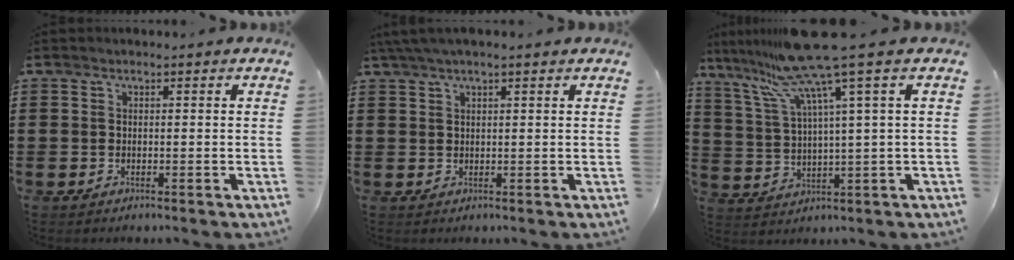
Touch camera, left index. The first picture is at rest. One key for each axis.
{"total": 2.6, "fx": 1.8, "fy": 0.2, "fz": 1.9, "tx": -0.039, "ty": 0.004, "tz": 0.033}
{"total": 11.7, "fx": 7.8, "fy": -0.5, "fz": 8.7, "tx": -0.214, "ty": -0.046, "tz": 0.124}